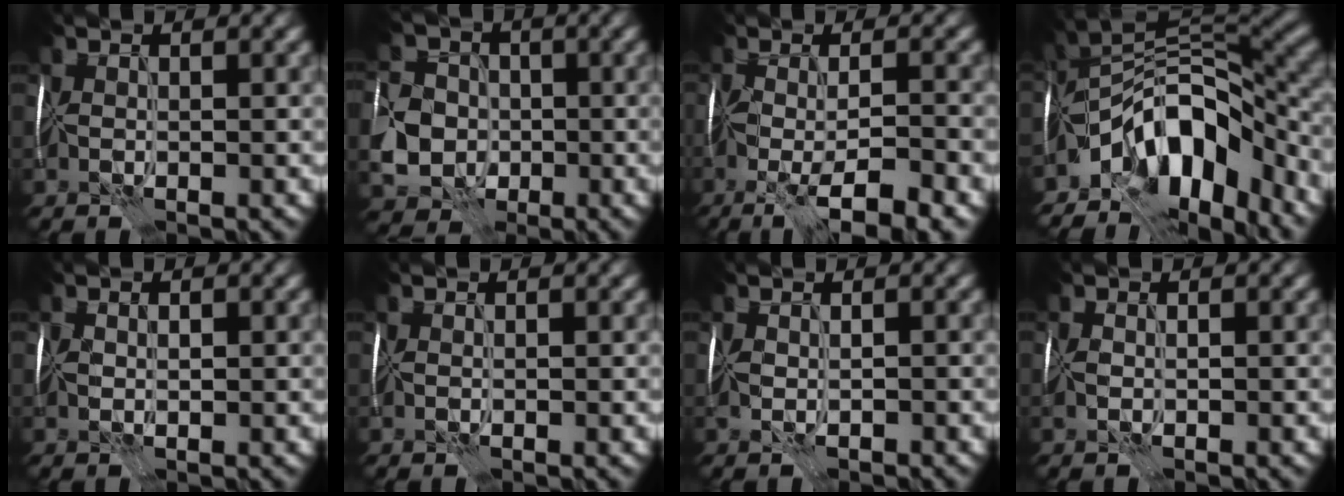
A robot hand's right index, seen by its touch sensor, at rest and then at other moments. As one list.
[{"total": 6.3, "force": [-1.5, 5.4, 2.9], "torque": [-0.060, 0.005, -0.043]}, {"total": 6.9, "force": [-3.3, 1.3, 6.0], "torque": [-0.090, -0.005, -0.057]}, {"total": 9.8, "force": [-5.8, 4.6, 6.4], "torque": [-0.080, 0.021, -0.113]}, {"total": 1.1, "force": [0.1, 0.7, 0.9], "torque": [-0.017, 0.003, 0.003]}, {"total": 0.0}, {"total": 1.2, "force": [-0.7, 0.6, 0.8], "torque": [-0.018, -0.003, -0.012]}, {"total": 1.1, "force": [-0.5, 0.8, 0.7], "torque": [-0.014, -0.001, -0.012]}]